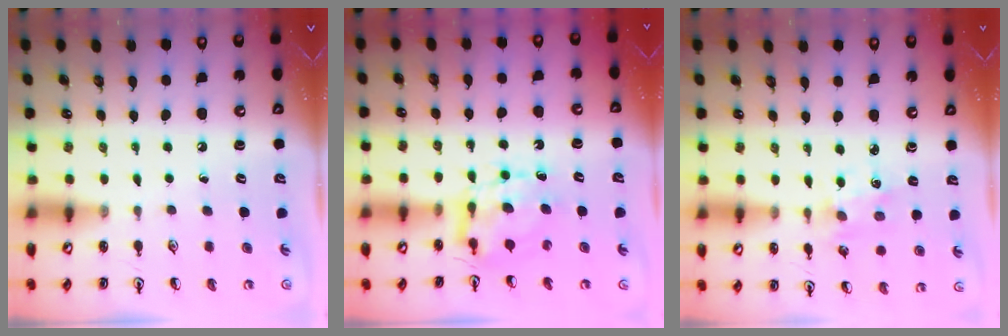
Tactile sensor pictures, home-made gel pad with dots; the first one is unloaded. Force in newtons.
{"total": 6.7, "press": 6.7, "slide": 0.2}
{"total": 1.7, "press": 1.7, "slide": 0.3}